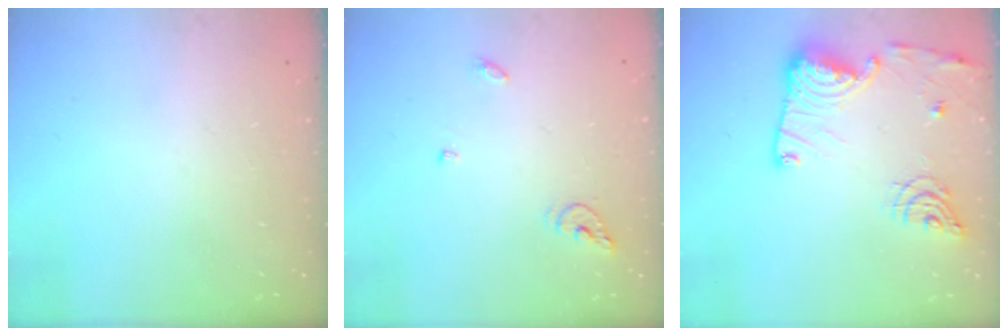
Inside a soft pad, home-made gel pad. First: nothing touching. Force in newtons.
{"total": 6.2, "press": 6.2, "slide": 0.4}
{"total": 15.8, "press": 15.7, "slide": 0.9}